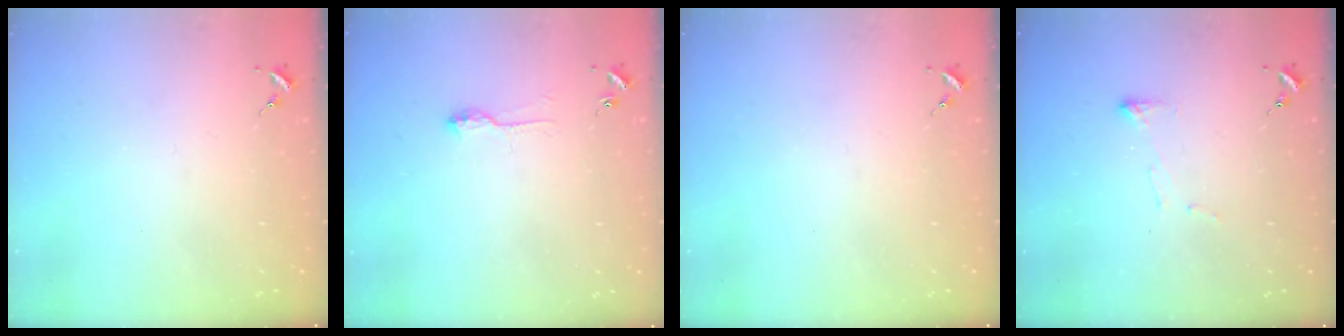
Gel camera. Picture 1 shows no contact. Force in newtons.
{"total": 6.1, "press": 6.1, "slide": 0.6}
{"total": 0.0}
{"total": 4.6, "press": 4.6, "slide": 0.4}